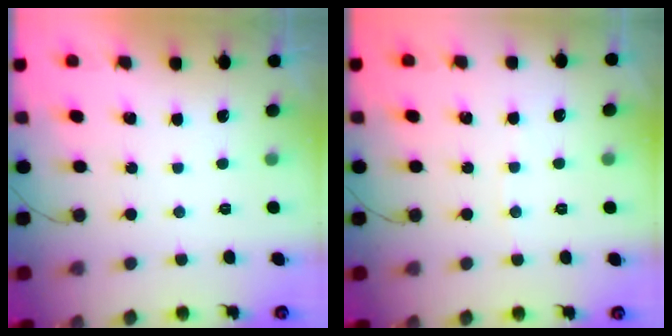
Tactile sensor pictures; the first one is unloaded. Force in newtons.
{"total": 2.6, "press": 2.6, "slide": 0.3}